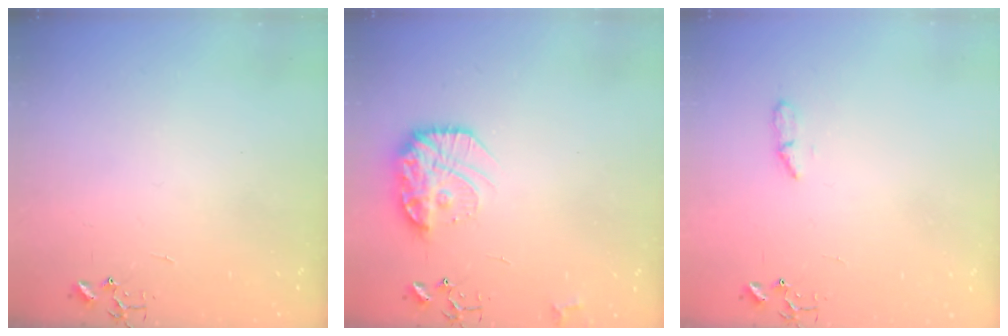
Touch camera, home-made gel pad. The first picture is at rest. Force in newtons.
{"total": 16.1, "press": 16.0, "slide": 1.4}
{"total": 4.5, "press": 4.4, "slide": 0.6}